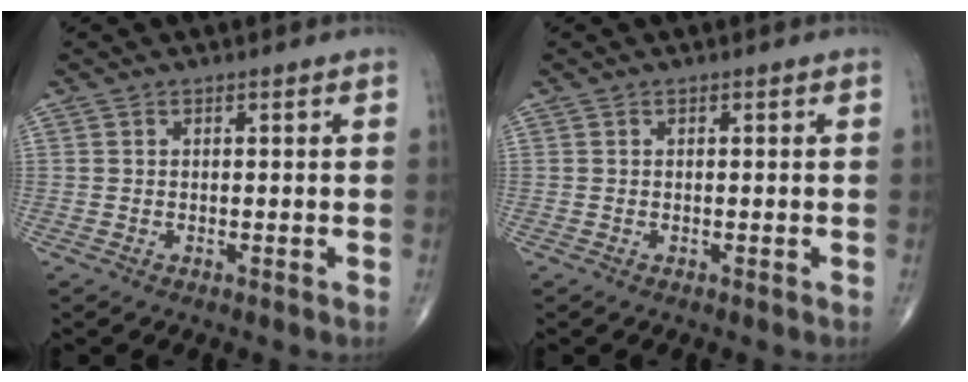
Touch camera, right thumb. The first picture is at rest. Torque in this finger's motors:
{"motor_torque": [-0.02, 0.02, -0.04, 0.03, 0.00]}